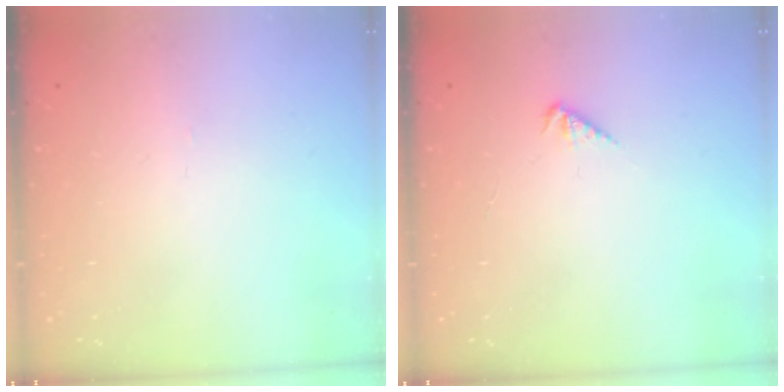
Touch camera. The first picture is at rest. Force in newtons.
{"total": 2.1, "press": 2.1, "slide": 0.2}